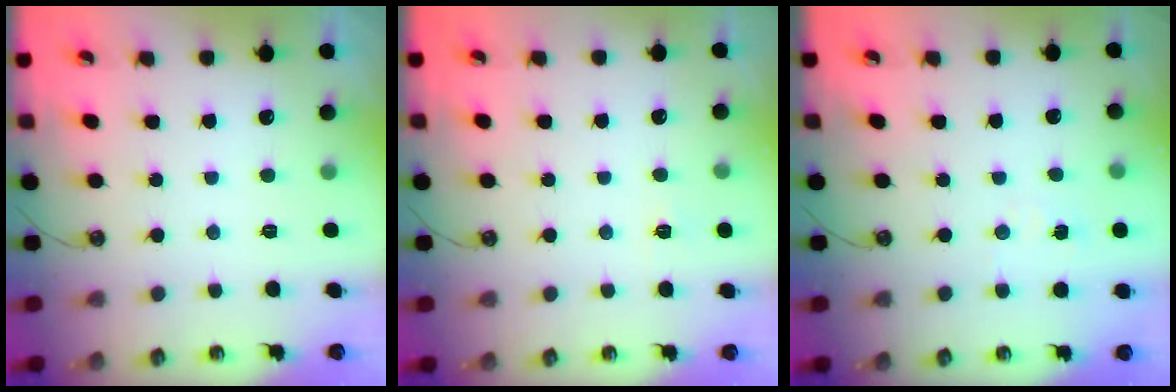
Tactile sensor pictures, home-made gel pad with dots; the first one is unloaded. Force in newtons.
{"total": 3.9, "press": 3.8, "slide": 0.4}
{"total": 4.4, "press": 4.4, "slide": 0.4}